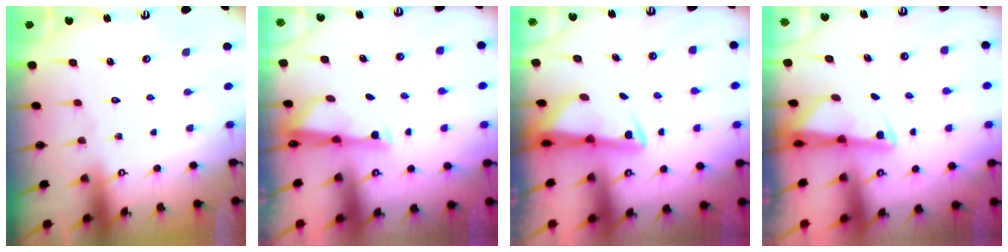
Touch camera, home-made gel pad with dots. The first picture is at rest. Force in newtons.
{"total": 2.9, "press": 2.9, "slide": 0.5}
{"total": 3.0, "press": 2.9, "slide": 0.5}
{"total": 2.1, "press": 2.0, "slide": 0.3}